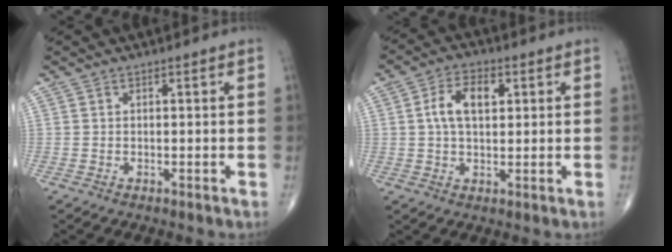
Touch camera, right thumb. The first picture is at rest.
{"total": 7.3, "force": [1.7, 4.2, 5.8], "torque": [-0.100, 0.009, 0.026]}